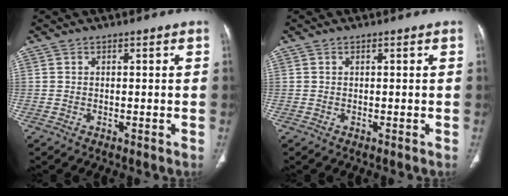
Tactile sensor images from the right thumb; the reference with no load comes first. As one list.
[{"total": 0.0}]